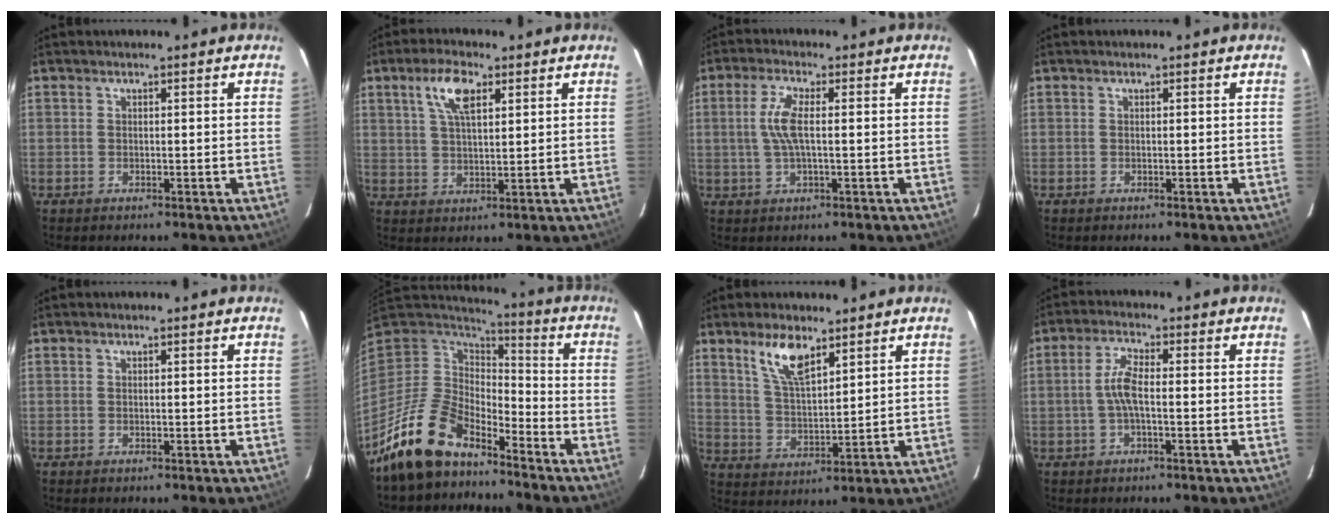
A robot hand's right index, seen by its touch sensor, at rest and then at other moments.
{"total": 6.9, "force": [3.4, 2.6, 5.4], "torque": [-0.101, 0.013, 0.065]}
{"total": 5.6, "force": [0.4, 1.3, 5.4], "torque": [-0.107, 0.004, 0.010]}
{"total": 0.0}
{"total": 0.0}
{"total": 15.1, "force": [-11.7, 6.7, 6.8], "torque": [-0.154, -0.002, -0.211]}
{"total": 8.2, "force": [5.5, 2.8, 5.4], "torque": [-0.099, 0.001, 0.115]}
{"total": 4.3, "force": [-0.6, 1.0, 4.2], "torque": [-0.089, 0.009, -0.013]}